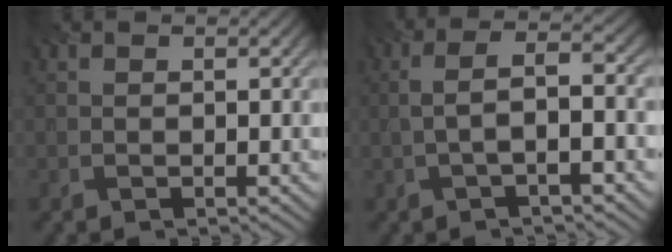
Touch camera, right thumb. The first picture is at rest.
{"total": 4.1, "force": [-0.8, 1.0, 3.9], "torque": [-0.079, 0.013, -0.021]}